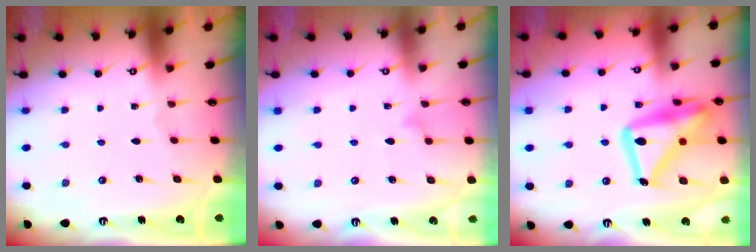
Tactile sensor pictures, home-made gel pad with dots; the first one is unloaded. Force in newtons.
{"total": 6.5, "press": 6.4, "slide": 0.4}
{"total": 22.3, "press": 22.3, "slide": 1.6}